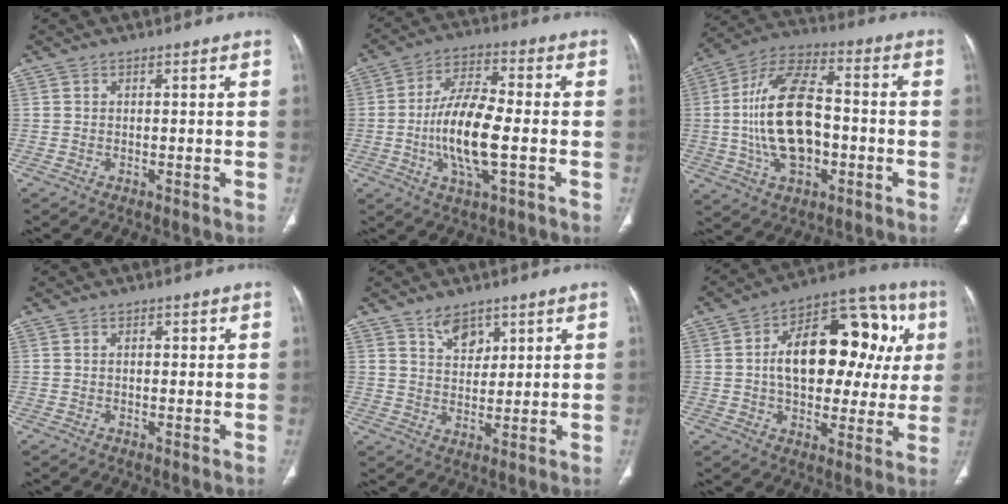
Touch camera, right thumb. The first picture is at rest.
{"total": 13.5, "force": [-2.3, 4.8, 12.4], "torque": [-0.243, 0.015, -0.045]}
{"total": 18.8, "force": [-1.9, 10.2, 15.7], "torque": [-0.294, 0.031, -0.033]}
{"total": 1.3, "force": [0.3, 0.8, 1.0], "torque": [-0.016, 0.003, 0.005]}
{"total": 5.4, "force": [3.5, 3.2, 2.6], "torque": [-0.021, -0.027, 0.066]}
{"total": 22.8, "force": [3.7, 13.2, 18.2], "torque": [-0.216, 0.031, 0.047]}